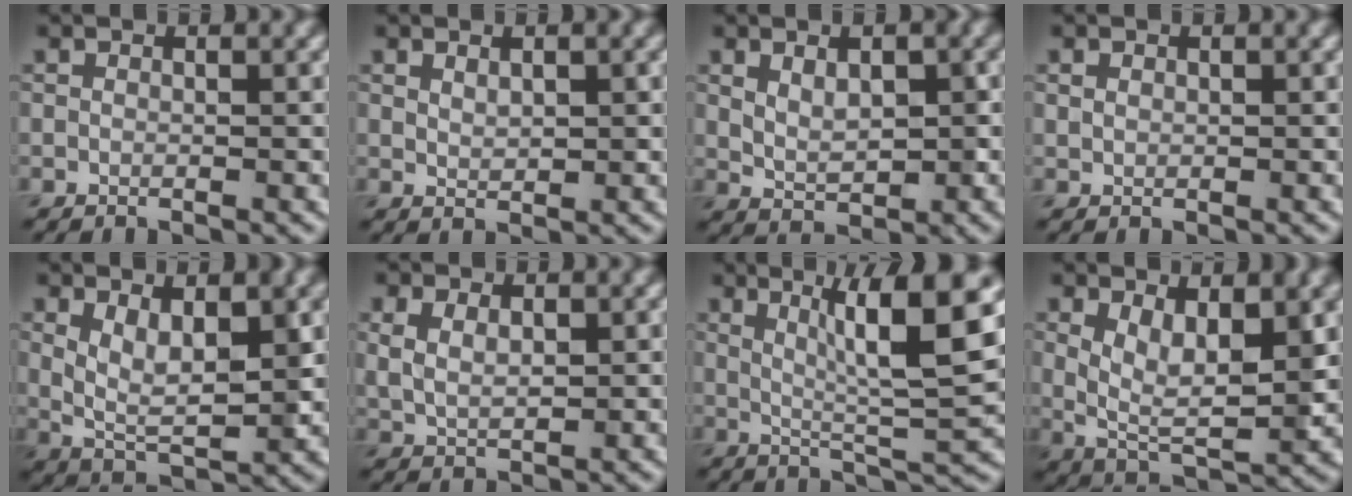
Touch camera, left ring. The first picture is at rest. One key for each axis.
{"total": 1.2, "fx": 0.6, "fy": 0.5, "fz": 0.9, "tx": -0.018, "ty": -0.002, "tz": 0.014}
{"total": 3.2, "fx": 0.9, "fy": 1.7, "fz": 2.6, "tx": -0.046, "ty": -0.002, "tz": 0.020}
{"total": 0.6, "fx": 0.3, "fy": 0.5, "fz": 0.3, "tx": -0.006, "ty": 0.000, "tz": 0.007}
{"total": 4.9, "fx": 1.4, "fy": 2.2, "fz": 4.2, "tx": -0.081, "ty": -0.008, "tz": 0.030}
{"total": 2.8, "fx": 0.8, "fy": 1.8, "fz": 2.0, "tx": -0.044, "ty": -0.003, "tz": 0.023}
{"total": 8.6, "fx": 2.8, "fy": 1.2, "fz": 8.0, "tx": -0.120, "ty": 0.004, "tz": 0.051}
{"total": 5.7, "fx": 1.7, "fy": 2.7, "fz": 4.8, "tx": -0.094, "ty": -0.015, "tz": 0.037}